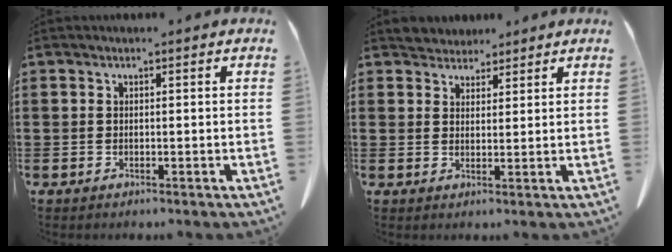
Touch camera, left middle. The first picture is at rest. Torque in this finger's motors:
{"motor_torque": [0.47, 0.34, 0.00, 0.01]}